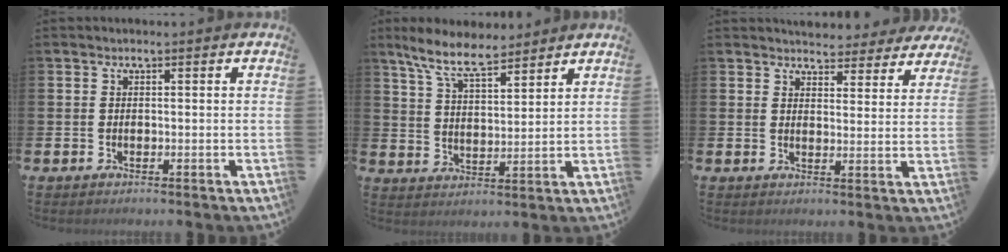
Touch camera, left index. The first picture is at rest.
{"total": 8.6, "force": [7.4, 2.3, 3.8], "torque": [-0.094, -0.023, 0.134]}
{"total": 4.8, "force": [4.6, 1.3, 0.1], "torque": [-0.004, -0.033, 0.082]}